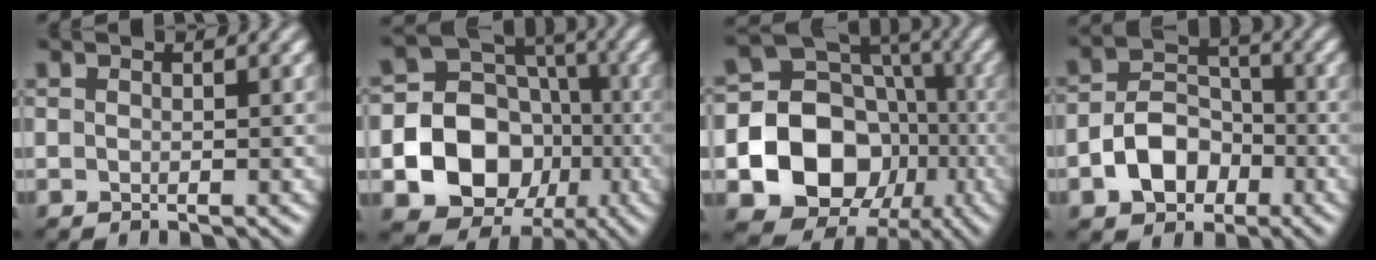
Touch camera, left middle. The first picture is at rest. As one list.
[{"total": 16.4, "force": [-4.5, 14.5, 6.2], "torque": [-0.127, -0.034, -0.091]}, {"total": 18.4, "force": [-4.9, 16.1, 7.5], "torque": [-0.142, -0.028, -0.095]}, {"total": 5.5, "force": [-2.2, 4.0, 3.1], "torque": [-0.050, 0.000, -0.042]}]